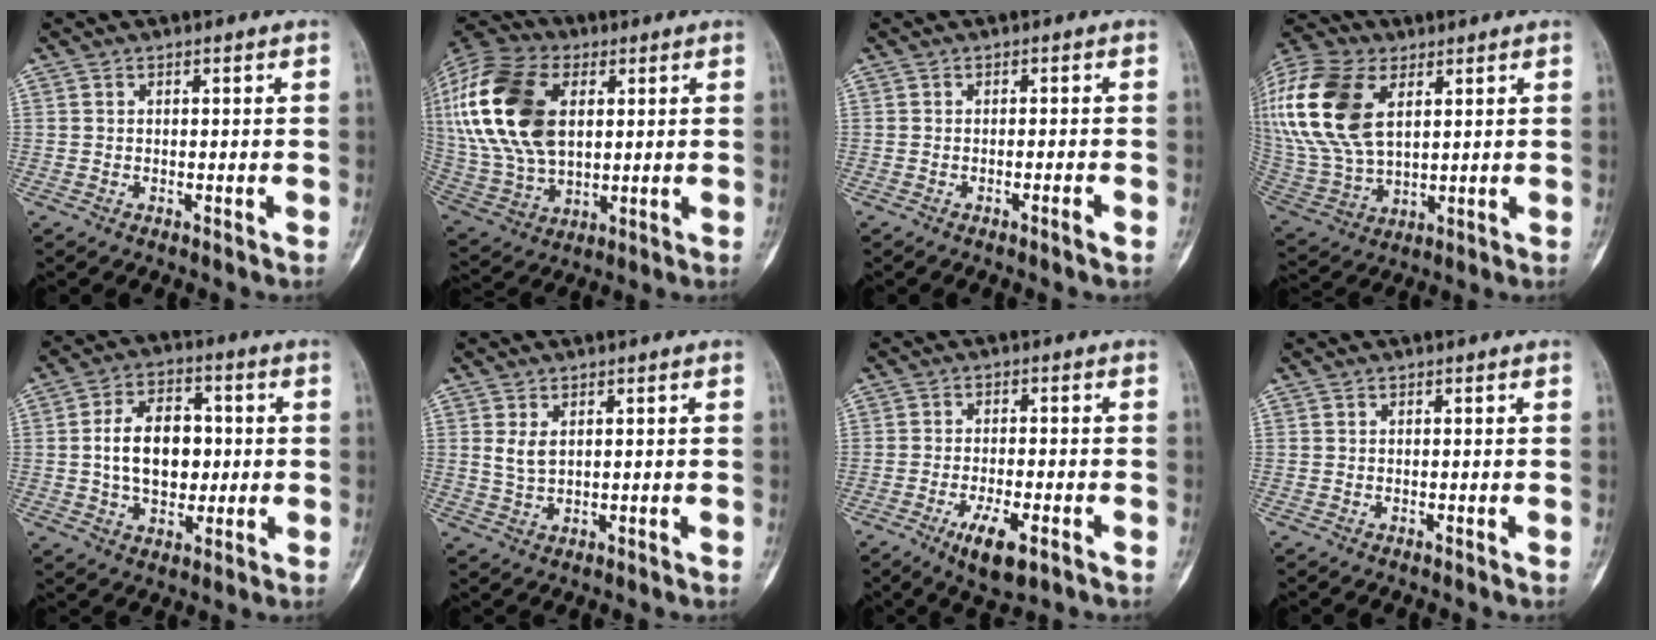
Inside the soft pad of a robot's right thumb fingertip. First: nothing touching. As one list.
[{"total": 25.6, "force": [6.1, 15.9, 19.2], "torque": [-0.425, 0.004, 0.113]}, {"total": 1.5, "force": [-0.8, -0.1, 1.2], "torque": [-0.024, 0.001, -0.016]}, {"total": 24.5, "force": [8.1, 14.9, 17.6], "torque": [-0.417, 0.007, 0.157]}, {"total": 12.4, "force": [0.3, 8.3, 9.2], "torque": [-0.126, 0.012, 0.004]}, {"total": 3.0, "force": [1.1, 1.7, 2.2], "torque": [-0.040, -0.006, 0.029]}, {"total": 7.2, "force": [-3.5, 2.3, 5.9], "torque": [-0.104, 0.001, -0.055]}, {"total": 0.0}]